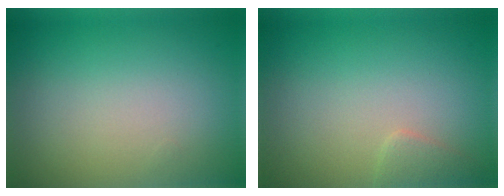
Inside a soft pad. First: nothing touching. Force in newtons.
{"total": 1.2, "press": 1.2, "slide": 0.1}